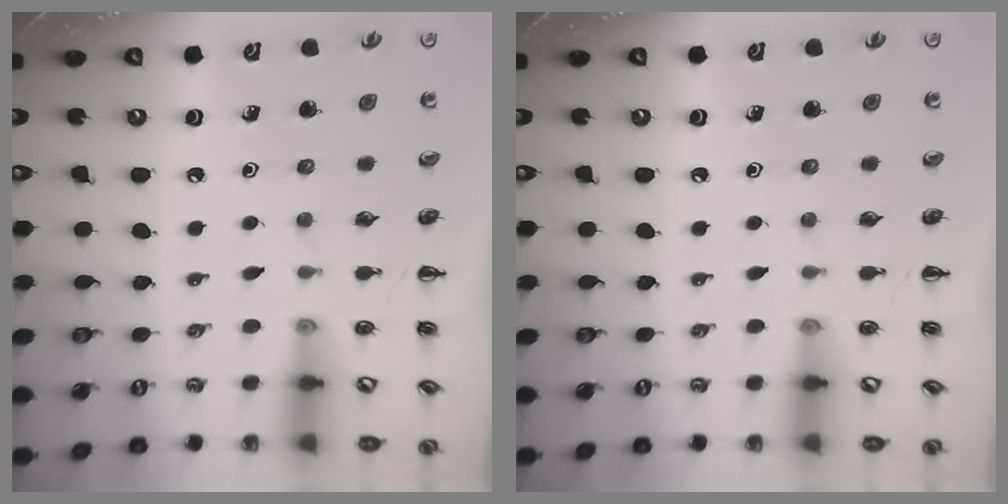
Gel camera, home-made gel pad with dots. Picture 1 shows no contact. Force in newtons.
{"total": 0.0}